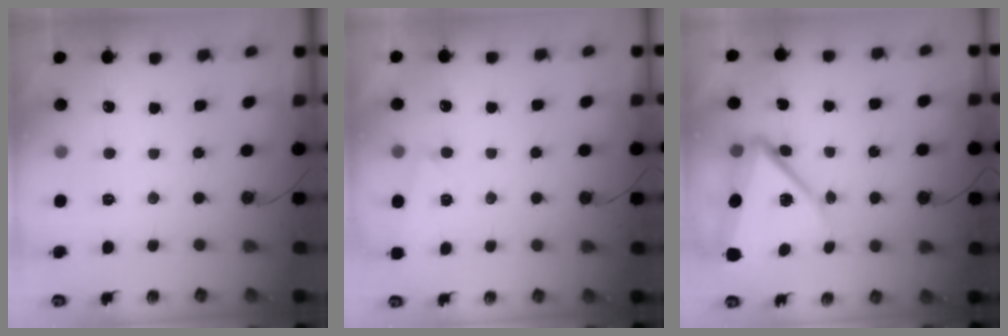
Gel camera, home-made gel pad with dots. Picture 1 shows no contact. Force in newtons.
{"total": 3.8, "press": 2.9, "slide": 2.4}
{"total": 11.9, "press": 11.8, "slide": 1.4}